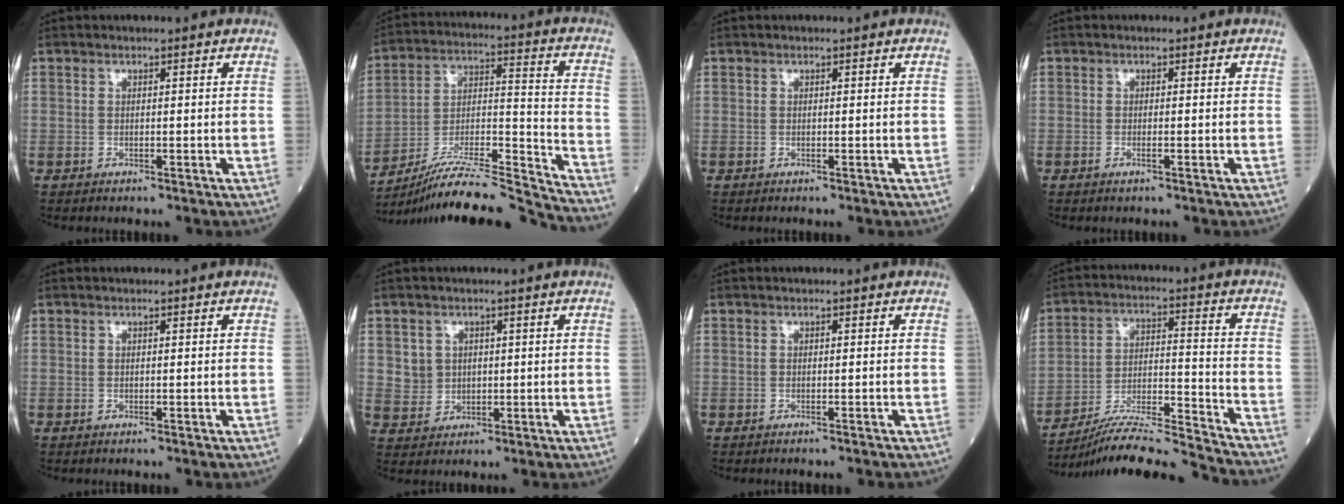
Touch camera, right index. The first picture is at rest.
{"total": 20.4, "force": [-19.1, -1.5, 7.0], "torque": [-0.132, -0.003, -0.321]}
{"total": 0.0}
{"total": 1.0, "force": [-0.5, 0.0, 0.9], "torque": [-0.018, -0.001, -0.010]}
{"total": 0.0}
{"total": 3.7, "force": [0.8, 3.5, 0.8], "torque": [-0.015, 0.009, 0.021]}
{"total": 1.0, "force": [-1.0, 0.0, 0.4], "torque": [-0.006, 0.000, -0.014]}
{"total": 14.9, "force": [-14.1, -1.7, 4.7], "torque": [-0.075, 0.009, -0.243]}